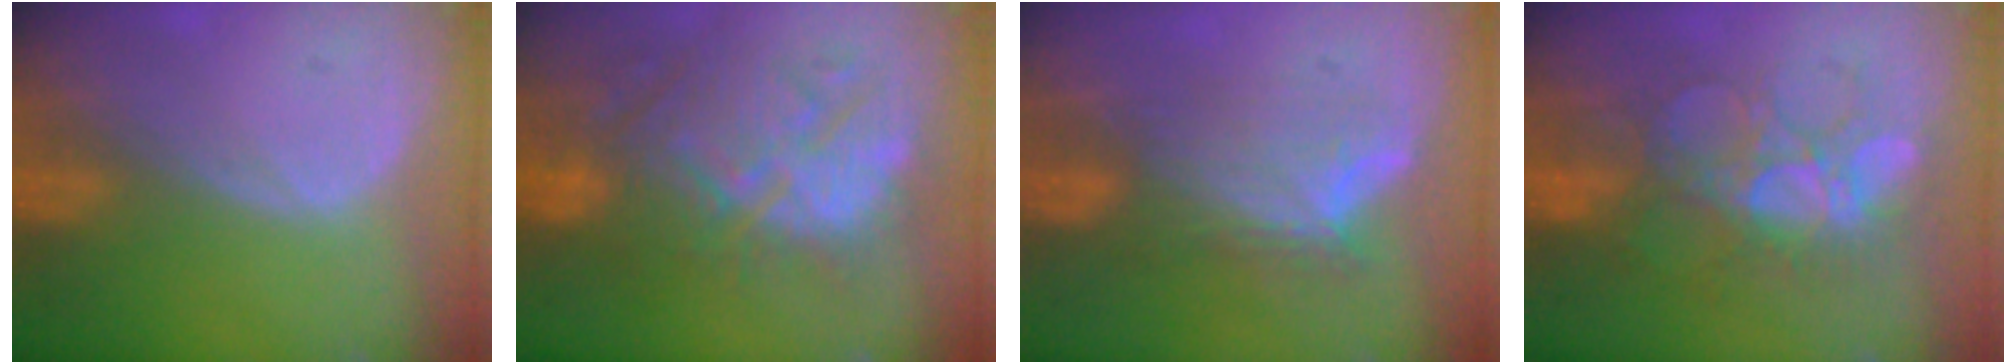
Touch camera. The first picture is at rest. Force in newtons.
{"total": 11.9, "press": 11.5, "slide": 3.0}
{"total": 7.8, "press": 6.8, "slide": 3.7}
{"total": 9.0, "press": 8.6, "slide": 2.5}